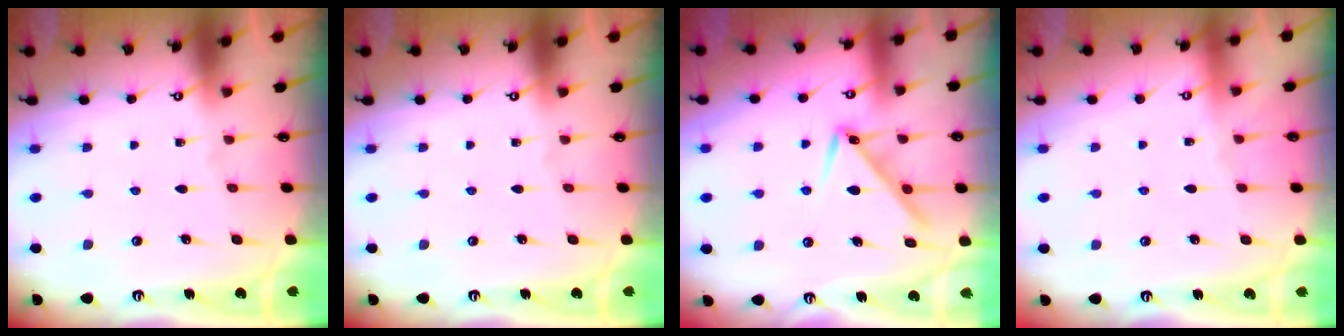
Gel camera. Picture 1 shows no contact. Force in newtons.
{"total": 0.0}
{"total": 9.9, "press": 9.9, "slide": 0.5}
{"total": 0.8, "press": 0.7, "slide": 0.3}